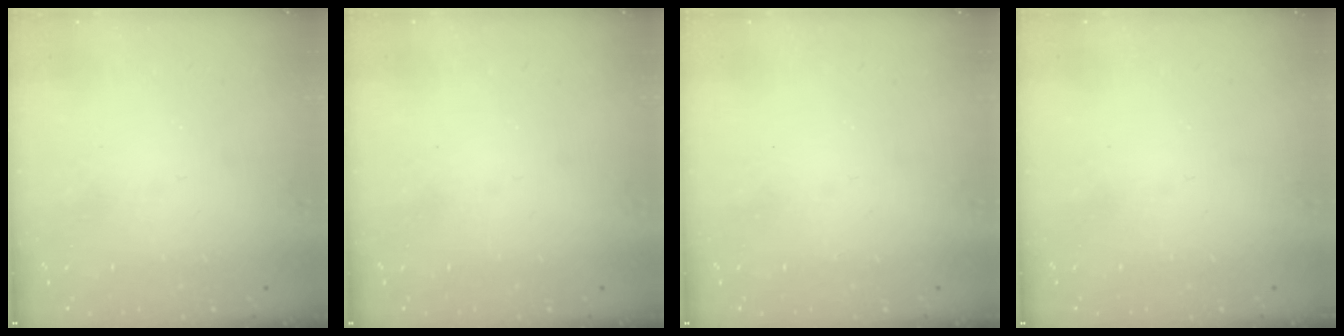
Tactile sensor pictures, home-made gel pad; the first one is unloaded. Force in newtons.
{"total": 0.0}
{"total": 0.0}
{"total": 0.0}